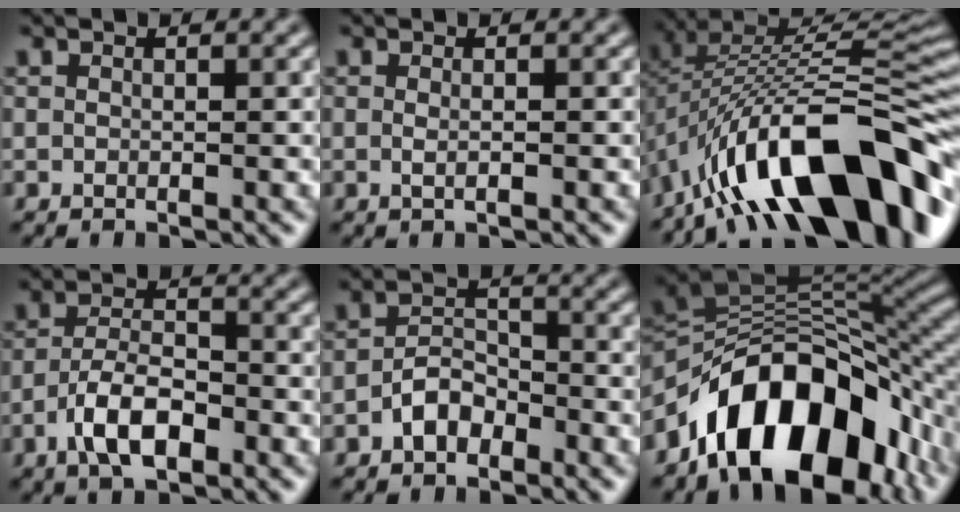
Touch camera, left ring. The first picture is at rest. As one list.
[{"total": 0.8, "force": [0.0, 0.2, 0.8], "torque": [-0.014, -0.002, -0.001]}, {"total": 15.1, "force": [-7.9, 5.8, 11.5], "torque": [-0.178, 0.023, -0.140]}, {"total": 4.9, "force": [-2.4, 2.1, 3.8], "torque": [-0.070, 0.004, -0.047]}, {"total": 2.8, "force": [-1.7, 1.7, 1.5], "torque": [-0.026, 0.012, -0.034]}, {"total": 14.5, "force": [-7.5, 7.6, 9.8], "torque": [-0.136, 0.010, -0.137]}]